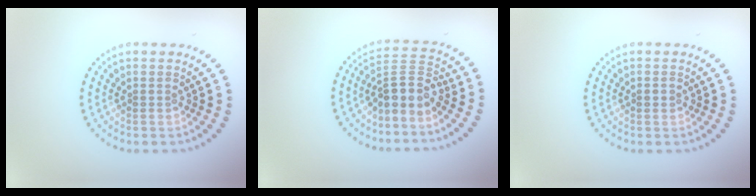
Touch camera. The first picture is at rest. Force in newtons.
{"total": 3.4, "press": 2.6, "slide": 2.2}
{"total": 1.0, "press": 1.0, "slide": 0.1}